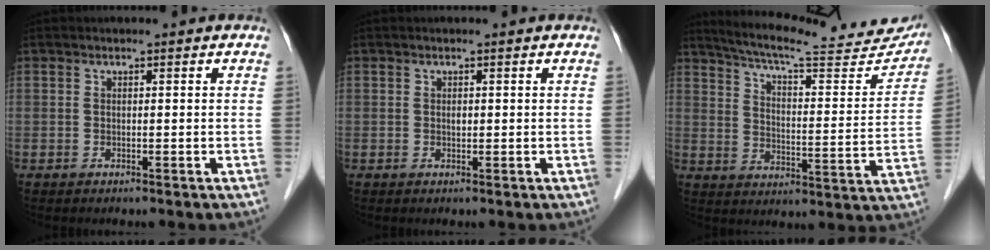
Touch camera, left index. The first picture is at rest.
{"total": 1.1, "force": [-1.1, 0.2, 0.2], "torque": [-0.004, -0.005, -0.018]}
{"total": 21.7, "force": [19.7, 3.1, 8.5], "torque": [-0.124, -0.047, 0.248]}